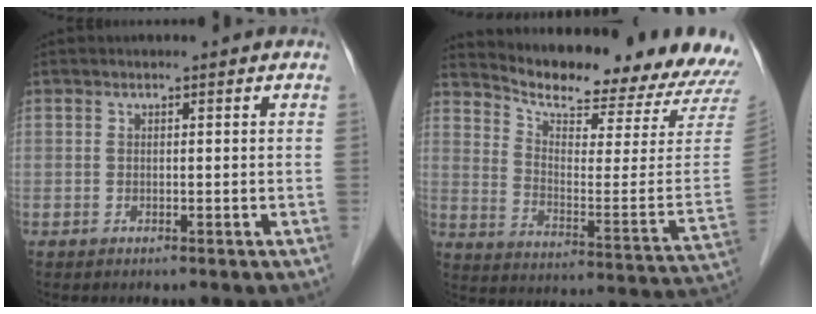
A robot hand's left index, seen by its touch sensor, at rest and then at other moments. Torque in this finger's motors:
{"motor_torque": [0.63, -0.93, 0.23, 0.03]}